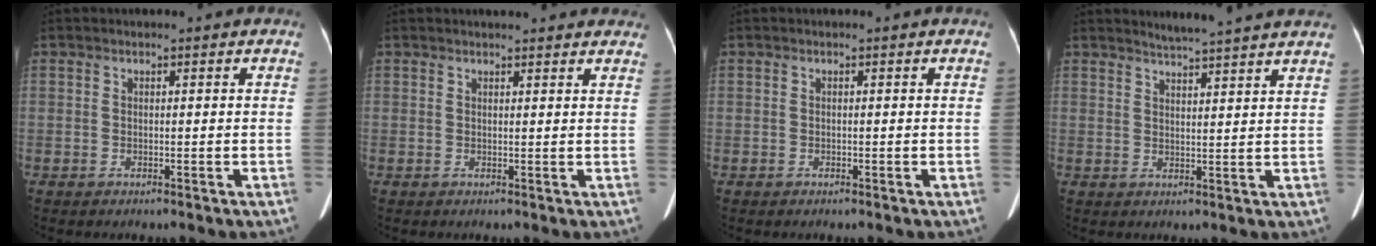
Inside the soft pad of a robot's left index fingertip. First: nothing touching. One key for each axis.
{"total": 10.2, "fx": 9.5, "fy": 1.9, "fz": 3.4, "tx": -0.028, "ty": 0.014, "tz": 0.096}
{"total": 0.0}
{"total": 9.4, "fx": 8.7, "fy": -0.9, "fz": 3.4, "tx": -0.054, "ty": 0.006, "tz": 0.103}